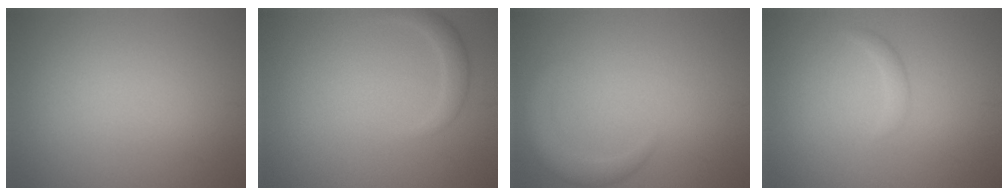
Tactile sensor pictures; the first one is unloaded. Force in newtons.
{"total": 1.7, "press": 1.7, "slide": 0.1}
{"total": 2.4, "press": 2.4, "slide": 0.2}
{"total": 1.0, "press": 1.0, "slide": 0.1}